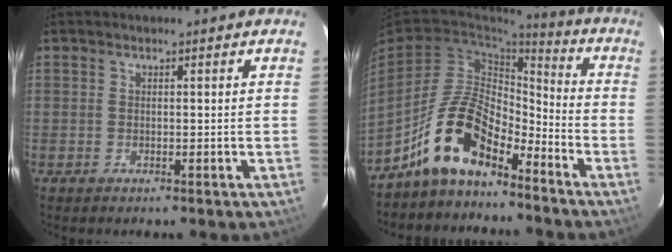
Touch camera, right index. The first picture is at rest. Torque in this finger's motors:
{"motor_torque": [1.10, -1.04, 1.05, 0.21]}